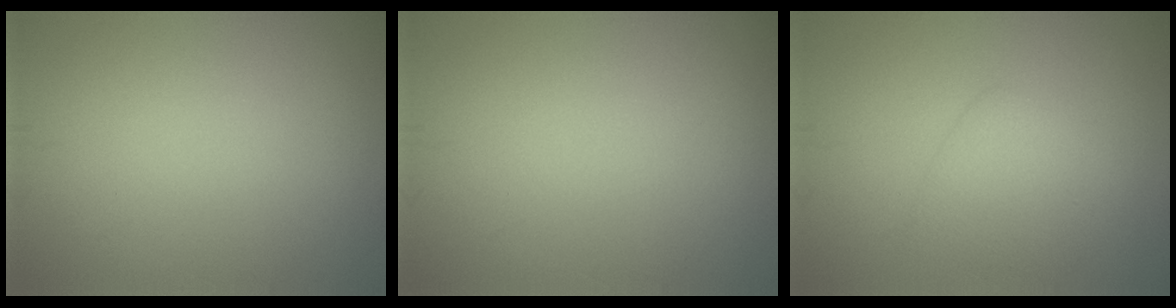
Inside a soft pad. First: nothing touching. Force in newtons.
{"total": 0.0}
{"total": 2.5, "press": 2.5, "slide": 0.1}